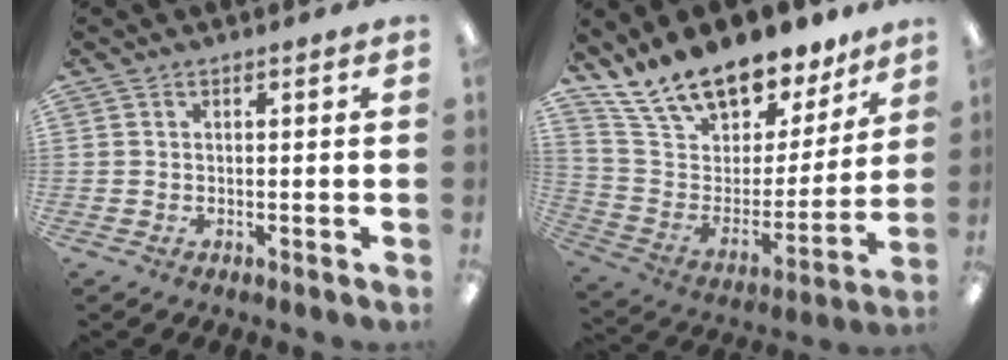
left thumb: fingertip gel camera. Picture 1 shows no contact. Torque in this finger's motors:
{"motor_torque": [1.09, 1.11, 1.49, -1.28, 0.17]}